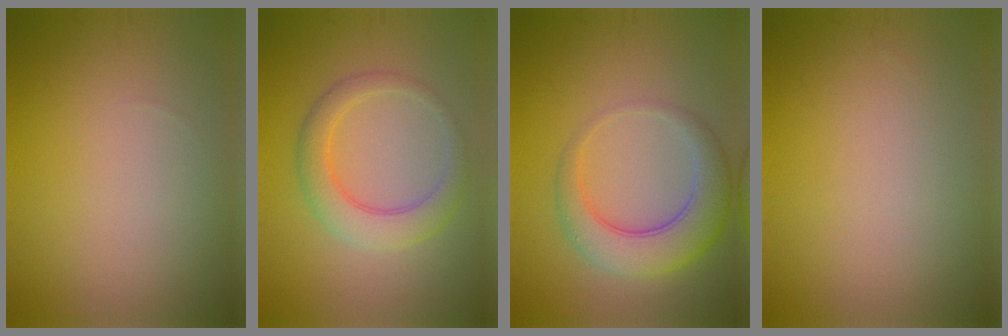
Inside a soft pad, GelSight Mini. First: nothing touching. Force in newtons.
{"total": 3.9, "press": 3.9, "slide": 0.2}
{"total": 5.6, "press": 5.6, "slide": 0.3}
{"total": 0.0}